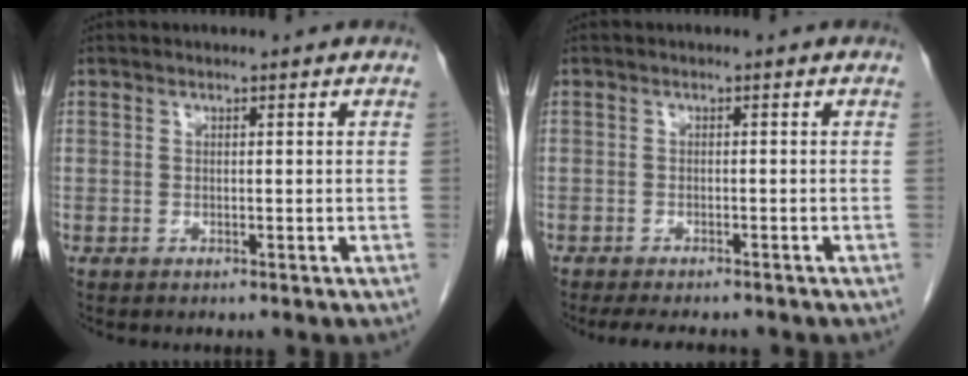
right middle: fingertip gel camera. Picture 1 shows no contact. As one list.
[{"total": 6.7, "force": [-5.8, 1.6, 2.9], "torque": [-0.035, -0.007, -0.080]}]